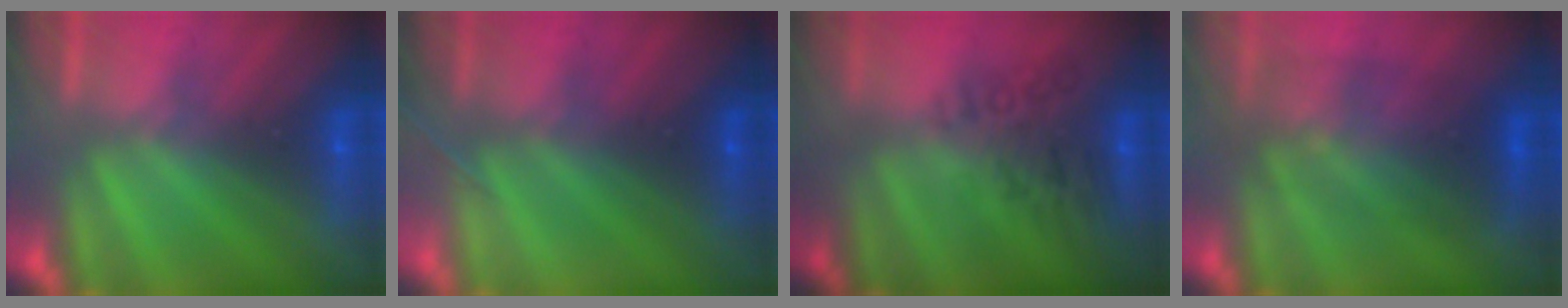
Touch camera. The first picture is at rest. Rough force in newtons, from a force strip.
{"total": 1.4}
{"total": 2.9}
{"total": 3.7}